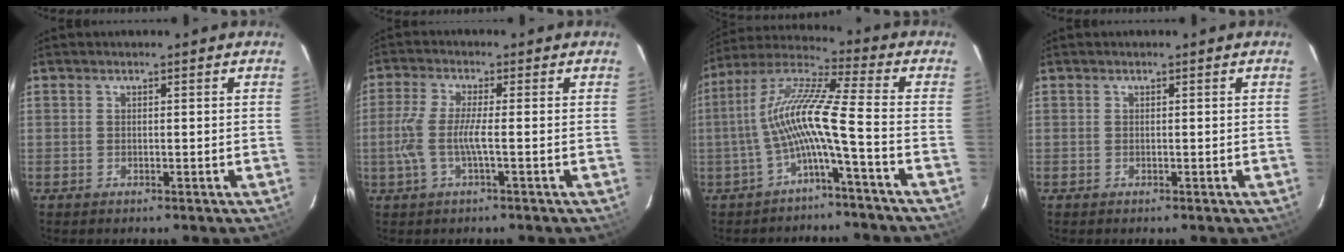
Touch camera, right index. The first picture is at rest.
{"total": 5.9, "force": [-1.4, 0.4, 5.8], "torque": [-0.132, -0.003, -0.026]}
{"total": 10.9, "force": [-3.5, -0.7, 10.3], "torque": [-0.208, 0.012, -0.069]}
{"total": 0.0}